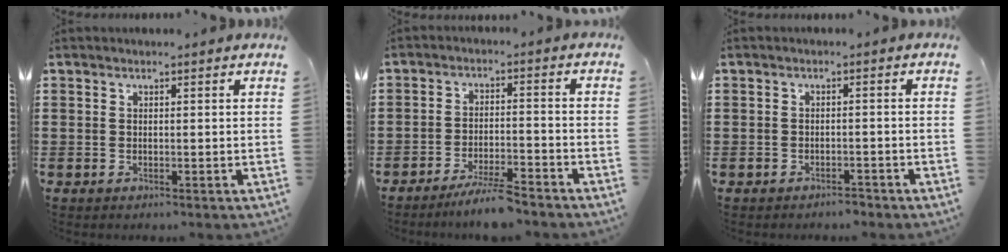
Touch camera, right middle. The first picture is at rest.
{"total": 5.3, "force": [-4.7, 0.0, 2.3], "torque": [-0.052, -0.009, -0.090]}
{"total": 1.4, "force": [-1.3, 0.3, 0.1], "torque": [-0.007, 0.001, -0.029]}